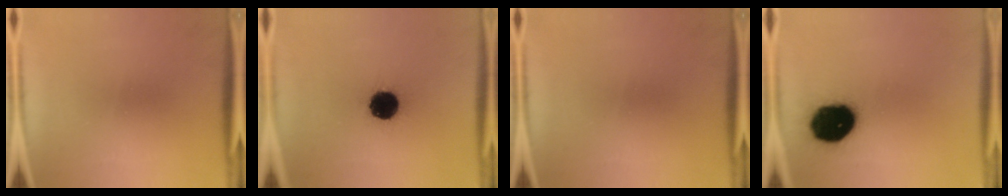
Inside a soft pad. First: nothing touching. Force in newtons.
{"total": 13.5}
{"total": 0.0}
{"total": 18.8}